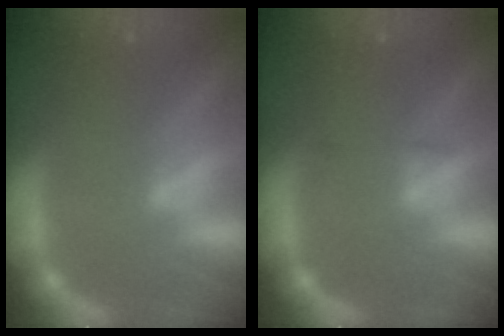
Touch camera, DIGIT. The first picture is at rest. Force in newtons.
{"total": 0.9}